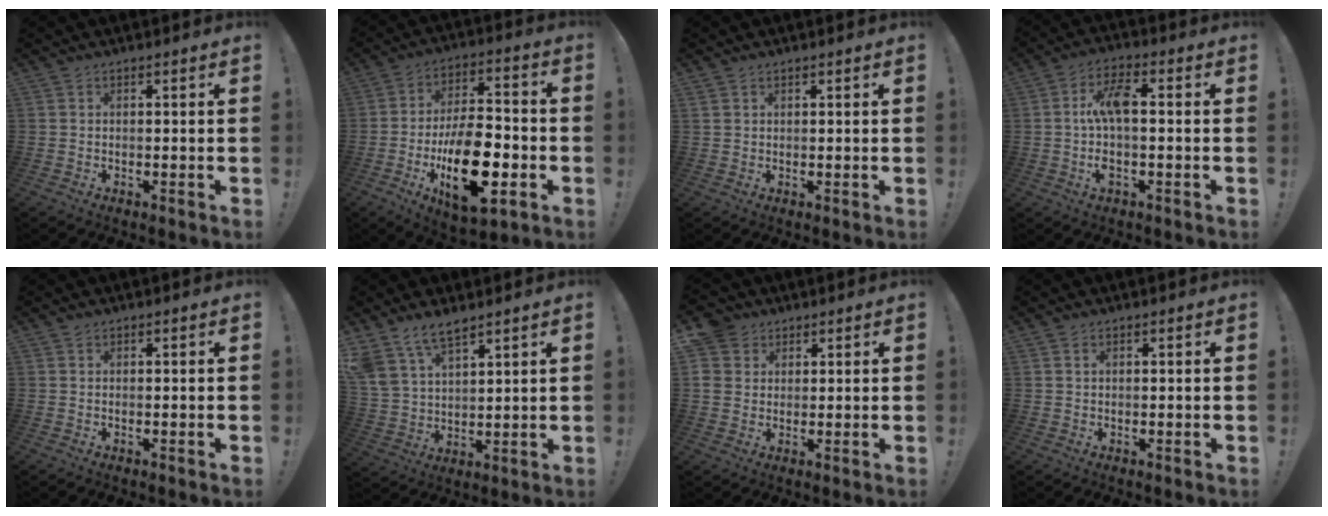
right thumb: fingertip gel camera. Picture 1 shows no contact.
{"total": 22.3, "force": [-6.9, 11.1, 18.1], "torque": [-0.299, 0.030, -0.103]}
{"total": 1.2, "force": [0.9, 0.8, 0.2], "torque": [0.004, -0.003, 0.015]}
{"total": 9.2, "force": [0.4, 3.4, 8.6], "torque": [-0.161, -0.003, 0.004]}
{"total": 0.5, "force": [0.5, 0.2, -0.2], "torque": [0.012, -0.002, 0.007]}
{"total": 9.4, "force": [7.5, 4.1, 4.0], "torque": [-0.083, -0.041, 0.150]}
{"total": 6.1, "force": [2.6, 5.3, 1.4], "torque": [-0.019, -0.009, 0.052]}
{"total": 0.5, "force": [0.3, 0.3, 0.2], "torque": [0.002, -0.002, 0.005]}